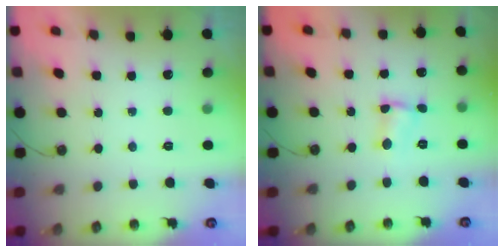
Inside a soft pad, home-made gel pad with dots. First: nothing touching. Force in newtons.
{"total": 2.1, "press": 2.1, "slide": 0.2}